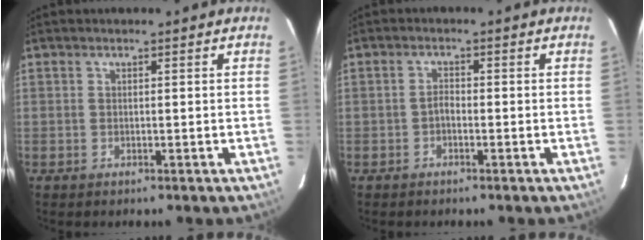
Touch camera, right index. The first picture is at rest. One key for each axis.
{"total": 1.3, "fx": -0.8, "fy": 0.6, "fz": 0.7, "tx": -0.014, "ty": 0.005, "tz": -0.018}